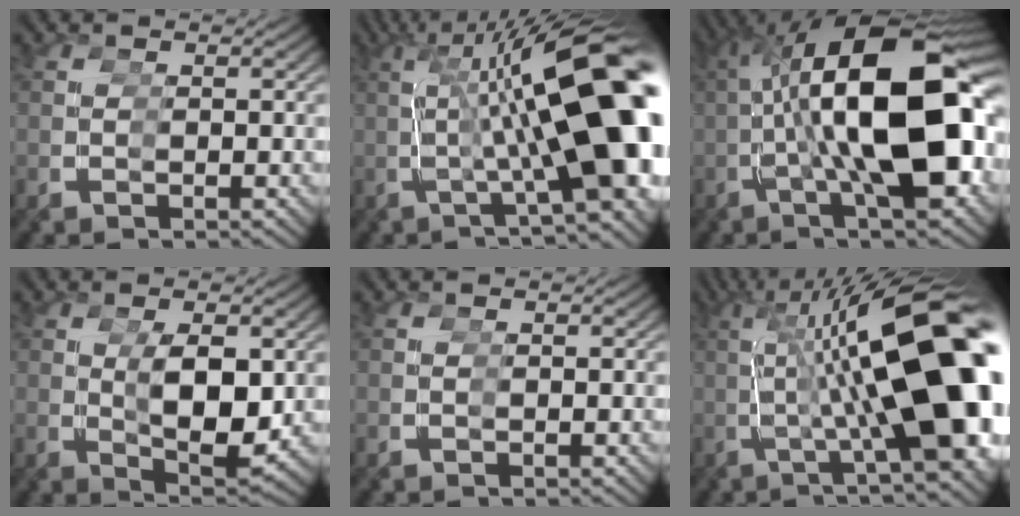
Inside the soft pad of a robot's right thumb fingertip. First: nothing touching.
{"total": 15.9, "force": [1.0, 5.3, 15.0], "torque": [-0.188, 0.006, 0.017]}
{"total": 22.1, "force": [0.3, 9.9, 19.8], "torque": [-0.316, -0.002, 0.020]}
{"total": 5.3, "force": [-0.5, 2.3, 4.7], "torque": [-0.097, -0.009, -0.002]}
{"total": 0.0}
{"total": 18.8, "force": [1.0, 7.0, 17.4], "torque": [-0.232, 0.001, 0.024]}